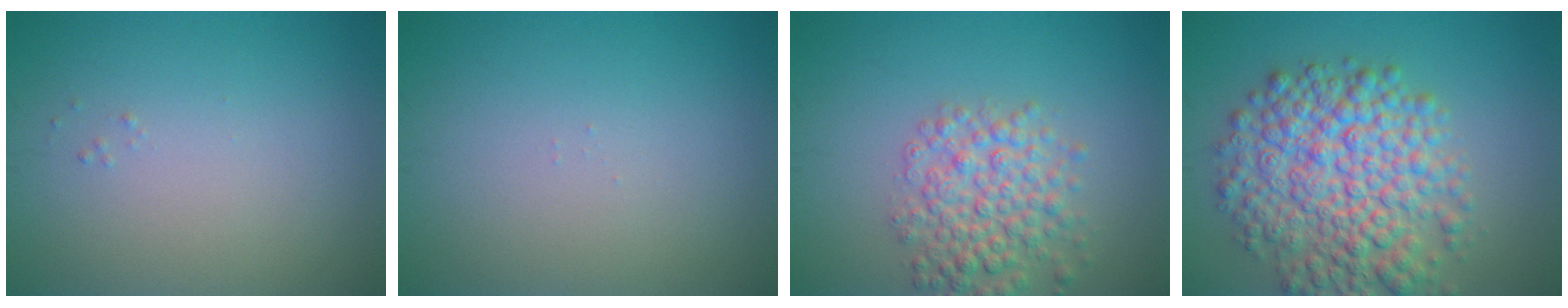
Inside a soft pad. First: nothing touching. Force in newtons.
{"total": 0.0}
{"total": 4.8, "press": 4.8, "slide": 0.2}
{"total": 9.1, "press": 9.1, "slide": 0.3}